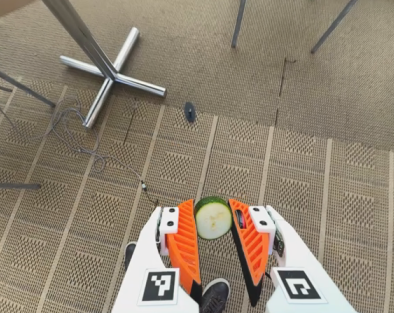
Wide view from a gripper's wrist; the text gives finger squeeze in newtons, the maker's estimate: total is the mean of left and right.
{"total": 7.4, "left": 7.1, "right": 7.7}